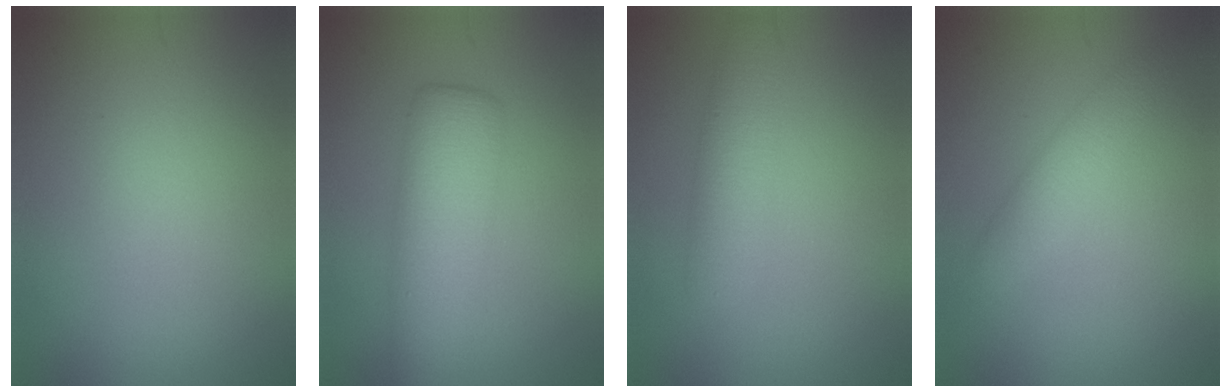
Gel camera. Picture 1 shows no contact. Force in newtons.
{"total": 5.3, "press": 5.3, "slide": 0.2}
{"total": 2.8, "press": 2.8, "slide": 0.1}
{"total": 2.3, "press": 2.3, "slide": 0.1}